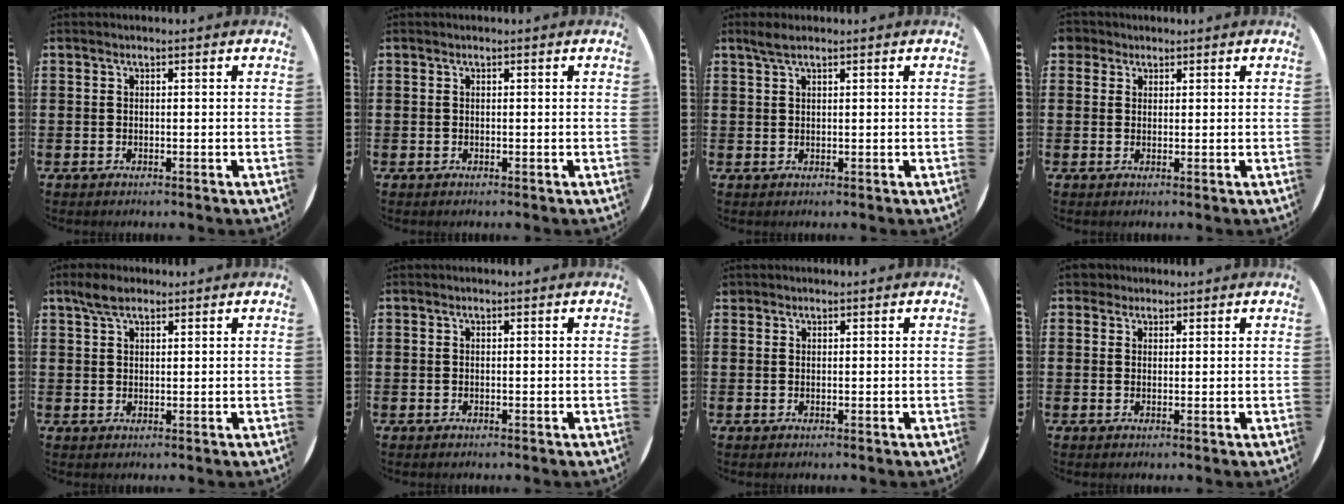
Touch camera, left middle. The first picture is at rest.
{"total": 0.0}
{"total": 1.6, "force": [1.3, 0.2, 0.9], "torque": [-0.019, 0.002, 0.023]}
{"total": 1.9, "force": [1.4, 1.3, 0.1], "torque": [0.001, 0.003, 0.026]}
{"total": 3.1, "force": [2.4, 1.3, 1.6], "torque": [-0.029, 0.004, 0.042]}
{"total": 0.0}
{"total": 0.6, "force": [0.5, 0.2, -0.1], "torque": [0.003, 0.003, 0.010]}
{"total": 1.7, "force": [1.4, 0.9, 0.2], "torque": [0.000, 0.004, 0.027]}